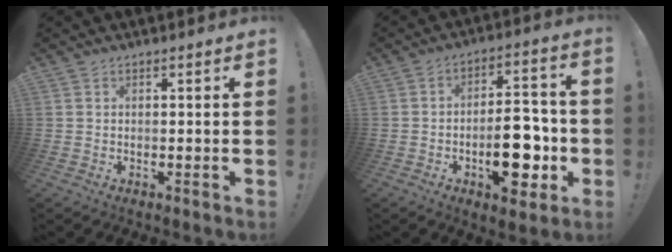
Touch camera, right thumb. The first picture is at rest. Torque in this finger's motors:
{"motor_torque": [1.69, 2.12, 0.08, -0.06, 0.20]}